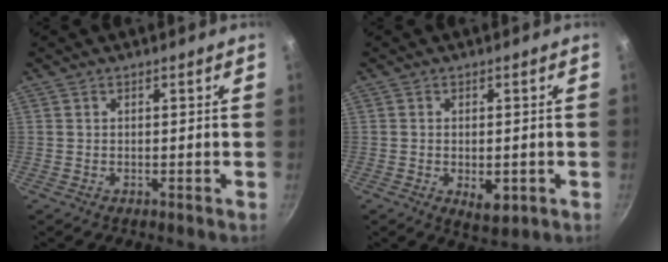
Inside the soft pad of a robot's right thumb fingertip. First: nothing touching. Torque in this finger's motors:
{"motor_torque": [-0.56, 0.01, -0.13, 0.05, -0.02]}